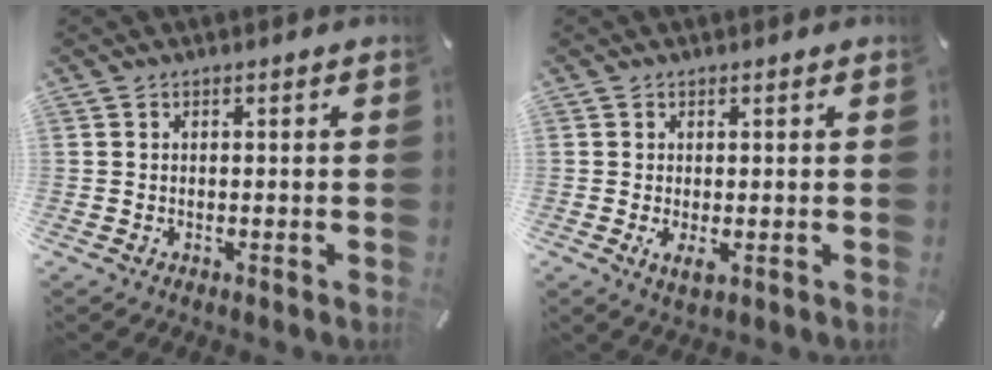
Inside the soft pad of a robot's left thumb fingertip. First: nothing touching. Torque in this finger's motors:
{"motor_torque": [0.34, 0.39, 0.13, -0.10, 0.00]}